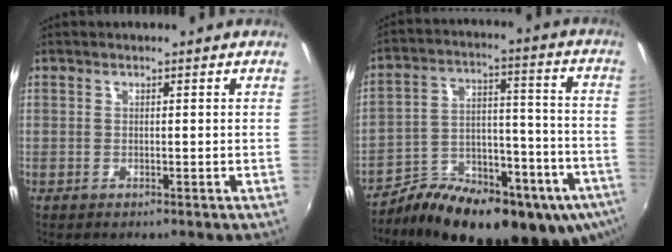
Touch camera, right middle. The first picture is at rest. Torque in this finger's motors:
{"motor_torque": [1.08, -1.06, 0.35, 0.18]}